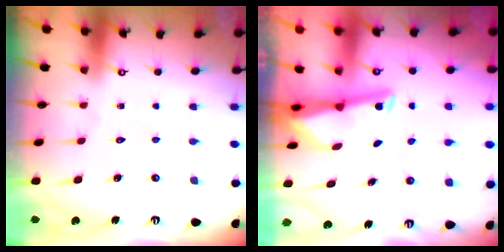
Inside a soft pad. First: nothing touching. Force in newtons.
{"total": 4.1, "press": 4.0, "slide": 0.9}